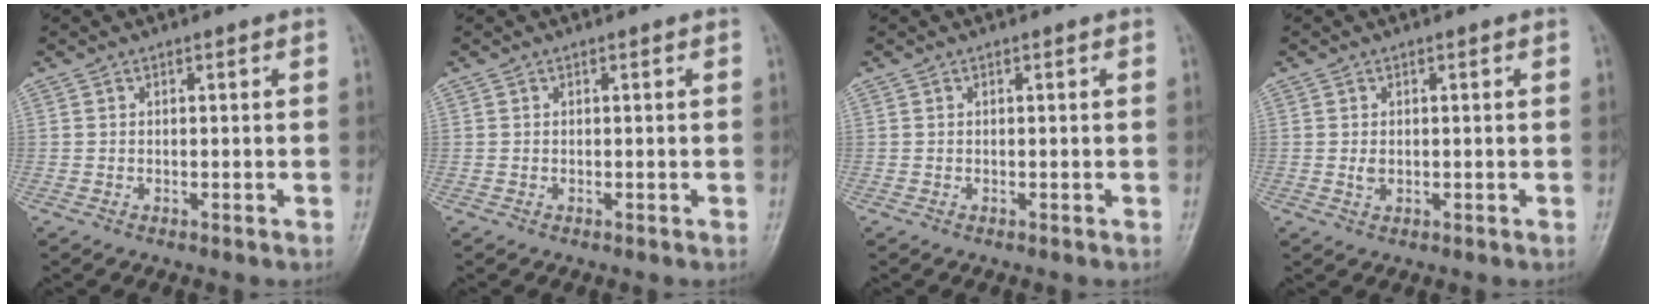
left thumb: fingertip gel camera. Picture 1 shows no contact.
{"total": 0.0}
{"total": 0.0}
{"total": 1.6, "force": [0.1, 1.1, 1.2], "torque": [-0.019, -0.002, 0.003]}